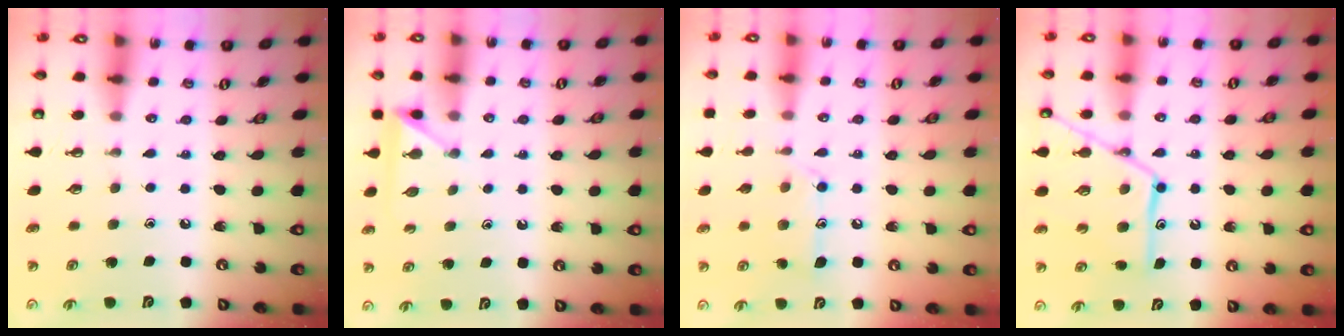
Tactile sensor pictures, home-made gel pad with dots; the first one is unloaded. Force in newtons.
{"total": 3.5, "press": 3.5, "slide": 0.3}
{"total": 12.1, "press": 12.1, "slide": 0.8}
{"total": 15.3, "press": 15.3, "slide": 1.5}